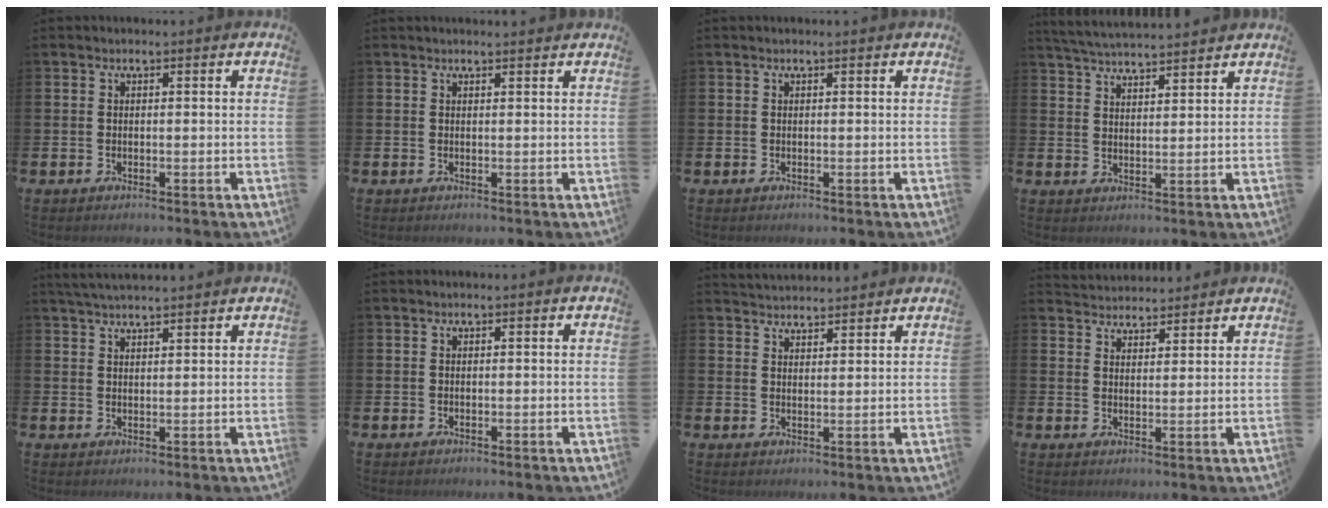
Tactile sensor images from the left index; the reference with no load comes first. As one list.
[{"total": 0.7, "force": [0.7, 0.0, 0.2], "torque": [0.003, -0.002, 0.012]}, {"total": 0.0}, {"total": 4.6, "force": [4.6, 0.0, 0.3], "torque": [-0.022, -0.025, 0.083]}, {"total": 3.6, "force": [3.4, 0.3, 1.0], "torque": [-0.021, -0.011, 0.063]}, {"total": 0.0}, {"total": 3.4, "force": [3.4, 0.5, -0.2], "torque": [0.000, -0.017, 0.061]}, {"total": 3.6, "force": [3.5, 0.7, -0.5], "torque": [-0.005, -0.017, 0.066]}]